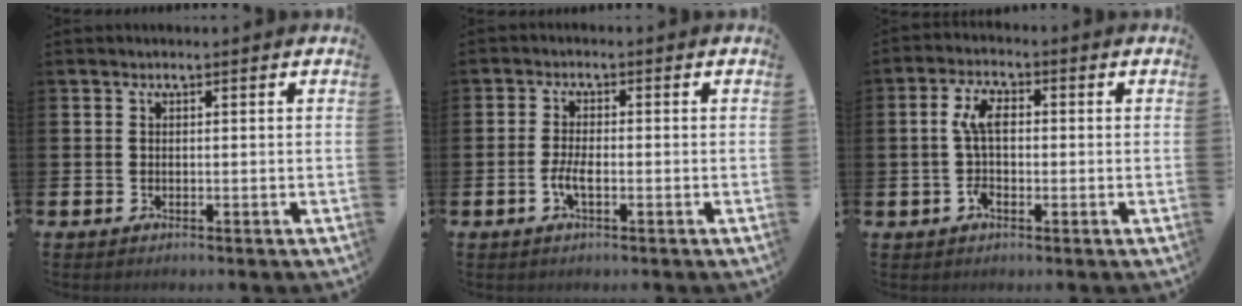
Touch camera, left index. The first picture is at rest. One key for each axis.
{"total": 2.7, "fx": -0.9, "fy": 0.9, "fz": 2.4, "tx": -0.044, "ty": -0.003, "tz": -0.019}
{"total": 5.4, "fx": 0.0, "fy": 2.7, "fz": 4.6, "tx": -0.071, "ty": 0.005, "tz": -0.004}